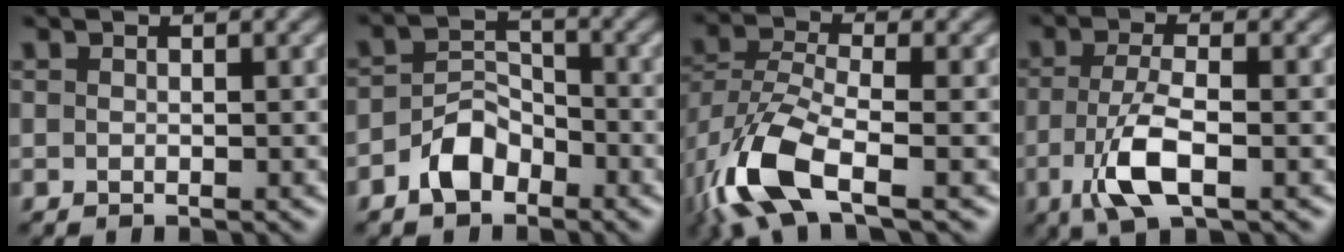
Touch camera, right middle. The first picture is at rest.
{"total": 3.8, "force": [-2.4, 2.3, 1.9], "torque": [-0.031, 0.009, -0.050]}
{"total": 9.2, "force": [-4.6, 3.8, 6.9], "torque": [-0.164, -0.012, -0.099]}
{"total": 5.1, "force": [-1.7, 1.7, 4.5], "torque": [-0.100, -0.003, -0.035]}